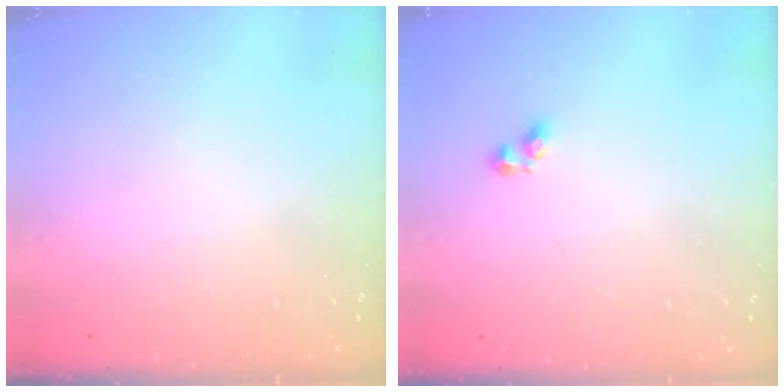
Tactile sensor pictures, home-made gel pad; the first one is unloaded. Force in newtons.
{"total": 3.1, "press": 3.1, "slide": 0.3}